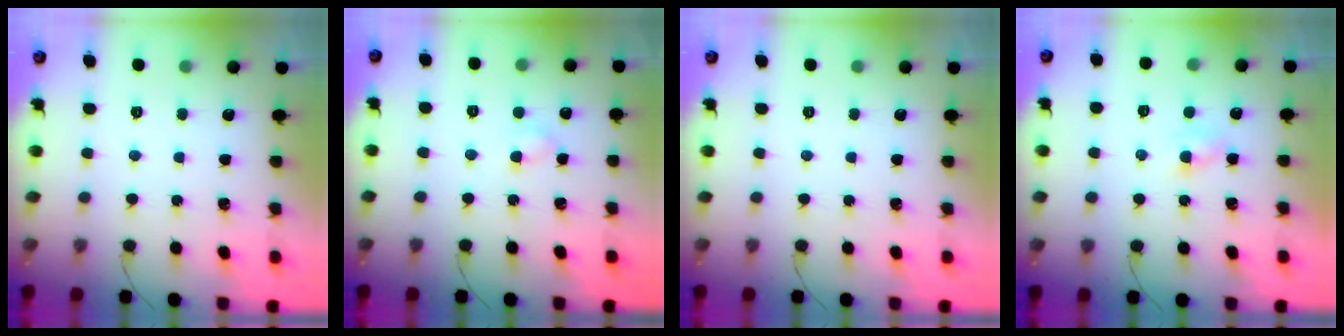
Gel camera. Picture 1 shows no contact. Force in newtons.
{"total": 2.7, "press": 2.5, "slide": 1.1}
{"total": 0.0}
{"total": 1.6, "press": 1.4, "slide": 0.7}